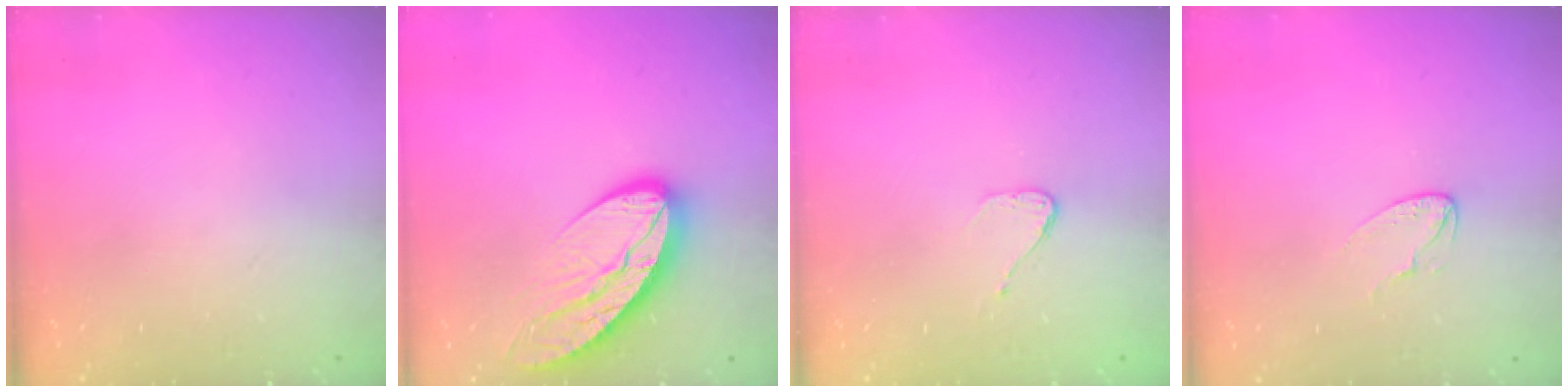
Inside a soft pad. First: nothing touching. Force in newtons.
{"total": 12.2, "press": 12.1, "slide": 1.1}
{"total": 4.2, "press": 4.2, "slide": 0.4}
{"total": 3.4, "press": 3.4, "slide": 0.3}